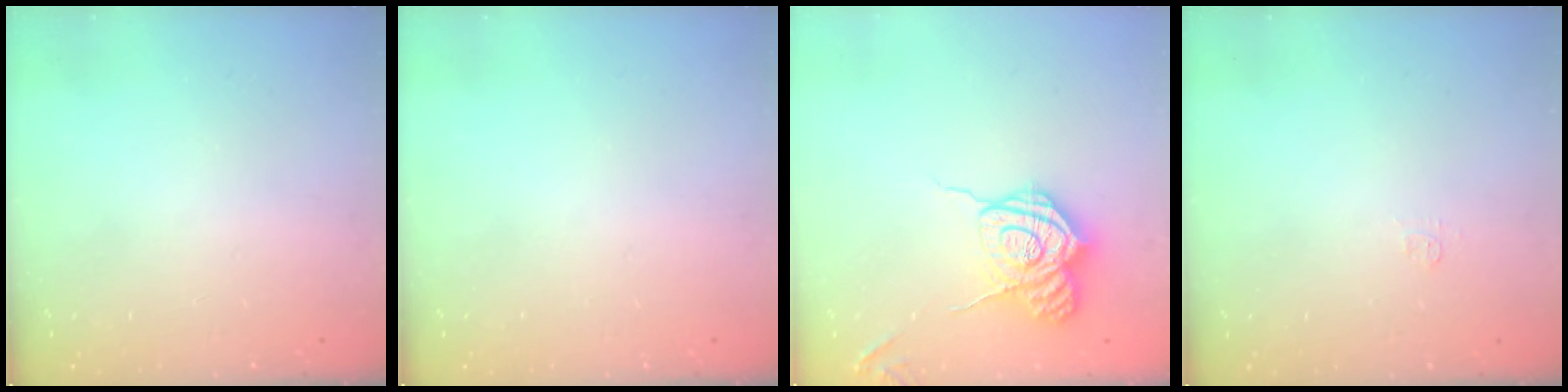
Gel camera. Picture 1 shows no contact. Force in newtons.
{"total": 0.0}
{"total": 14.2, "press": 14.1, "slide": 0.8}
{"total": 3.1, "press": 3.0, "slide": 0.4}